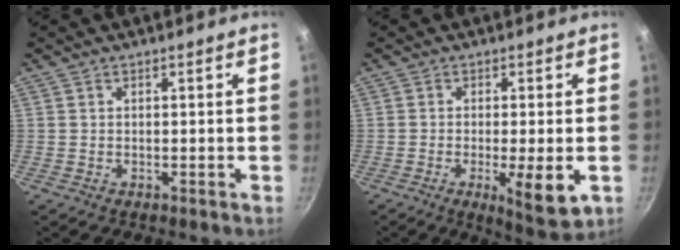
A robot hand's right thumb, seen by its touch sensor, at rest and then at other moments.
{"total": 8.4, "force": [-2.2, 1.9, 7.9], "torque": [-0.122, -0.006, -0.026]}